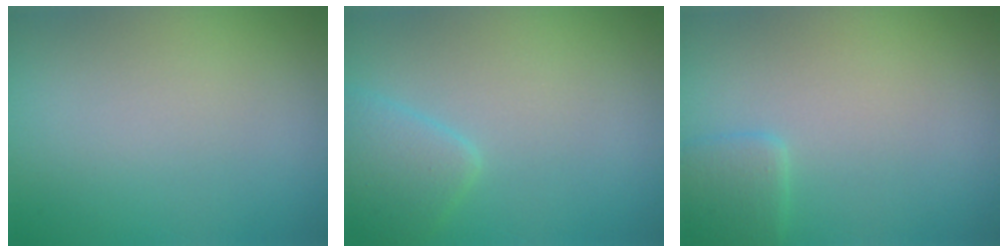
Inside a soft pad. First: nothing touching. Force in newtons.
{"total": 2.6, "press": 2.6, "slide": 0.1}
{"total": 1.8, "press": 1.8, "slide": 0.1}